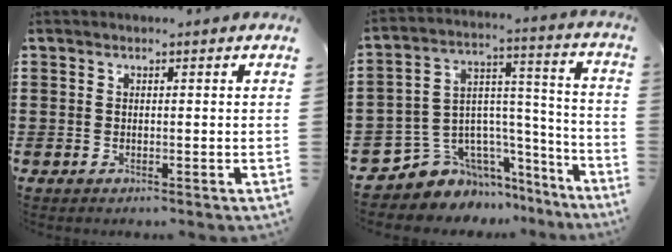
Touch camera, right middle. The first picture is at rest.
{"total": 7.4, "force": [-5.5, 4.9, 0.3], "torque": [-0.033, -0.005, -0.102]}